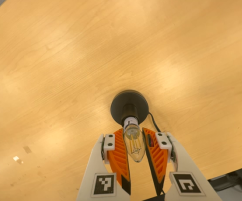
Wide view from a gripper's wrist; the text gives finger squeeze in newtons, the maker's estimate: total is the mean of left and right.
{"total": 16.3, "left": 16.7, "right": 15.9}